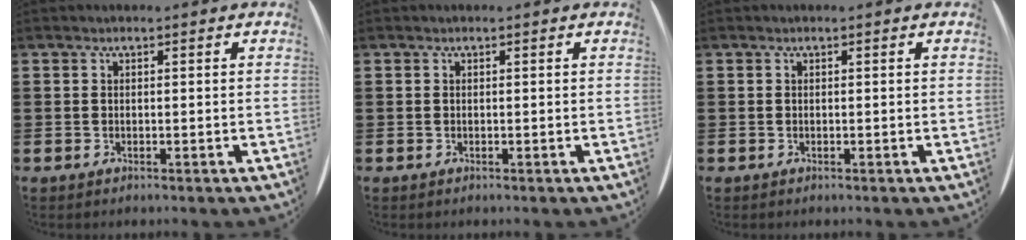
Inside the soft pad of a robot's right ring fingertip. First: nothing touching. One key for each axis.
{"total": 0.0}
{"total": 0.0}